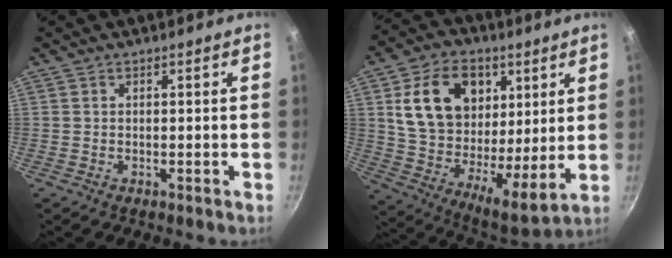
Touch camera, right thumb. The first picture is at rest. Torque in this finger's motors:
{"motor_torque": [-1.27, 2.11, 1.00, -0.05, 0.26]}